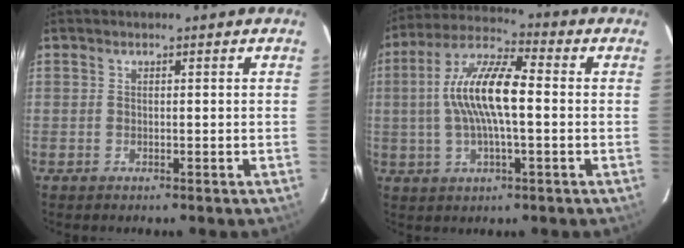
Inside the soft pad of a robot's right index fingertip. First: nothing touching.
{"total": 13.1, "force": [0.2, 3.7, 12.6], "torque": [-0.246, 0.015, -0.002]}